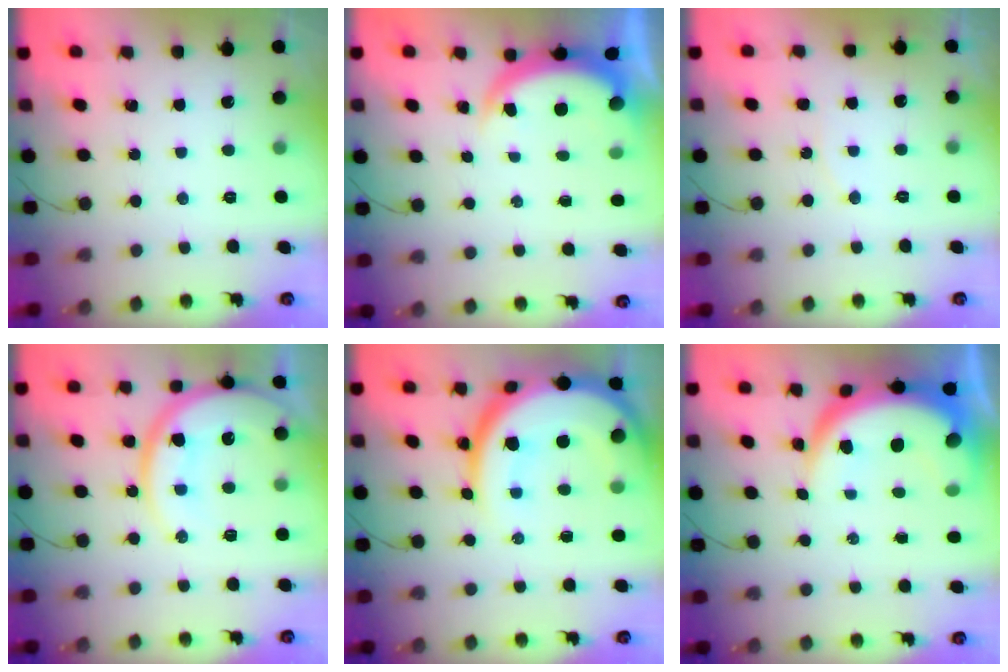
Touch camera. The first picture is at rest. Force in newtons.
{"total": 4.5, "press": 4.5, "slide": 0.3}
{"total": 4.5, "press": 4.5, "slide": 0.5}
{"total": 15.4, "press": 15.3, "slide": 1.7}
{"total": 21.9, "press": 21.9, "slide": 1.6}
{"total": 12.1, "press": 12.0, "slide": 1.2}